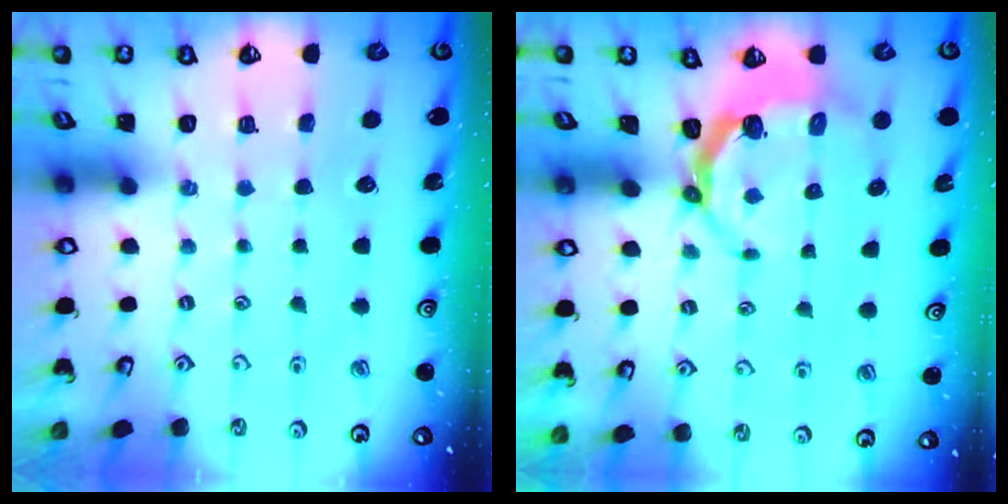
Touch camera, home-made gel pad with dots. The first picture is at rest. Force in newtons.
{"total": 4.5, "press": 3.2, "slide": 3.2}